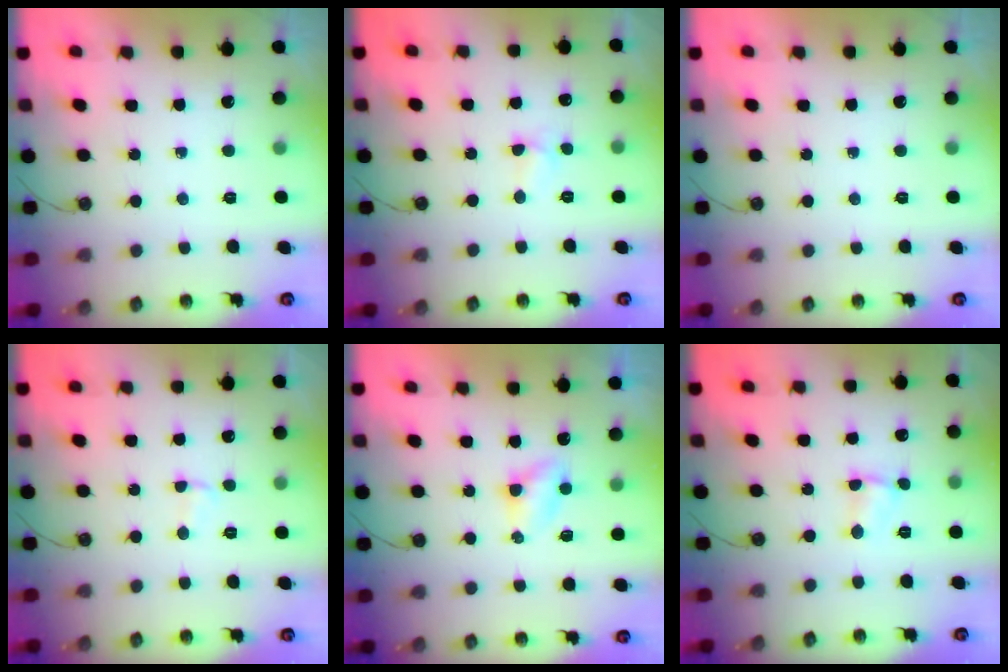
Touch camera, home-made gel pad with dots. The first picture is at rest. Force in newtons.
{"total": 3.9, "press": 3.8, "slide": 0.6}
{"total": 0.0}
{"total": 2.8, "press": 2.7, "slide": 0.3}
{"total": 2.9, "press": 2.9, "slide": 0.3}
{"total": 2.4, "press": 2.3, "slide": 0.4}